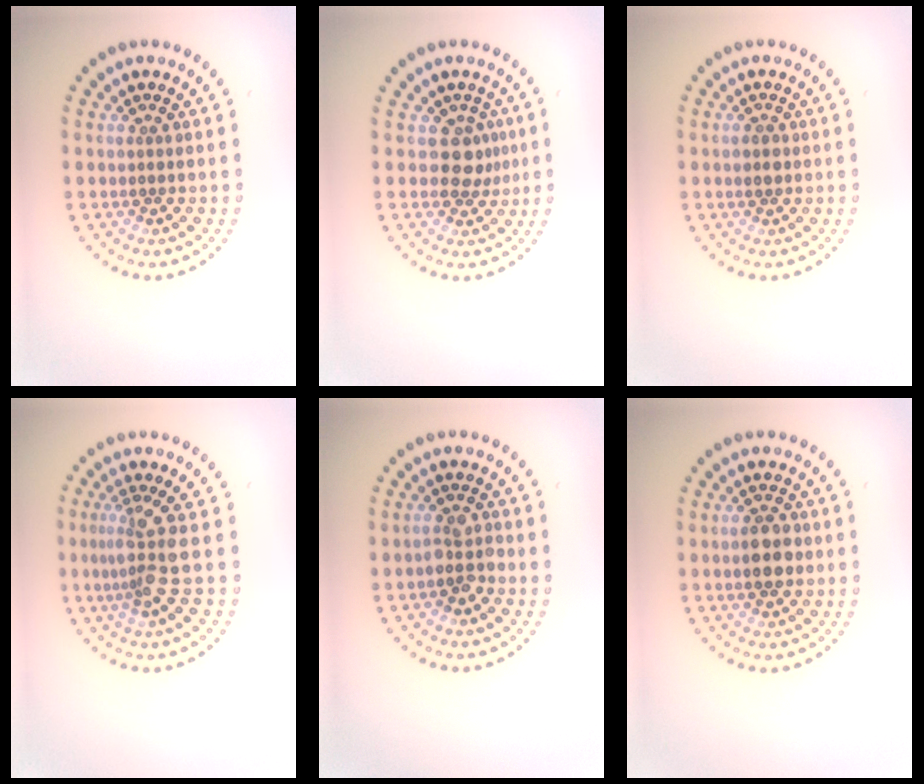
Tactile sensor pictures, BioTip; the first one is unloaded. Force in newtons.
{"total": 2.3, "press": 1.8, "slide": 1.5}
{"total": 1.2, "press": 1.2, "slide": 0.1}
{"total": 3.1, "press": 2.2, "slide": 2.2}
{"total": 2.4, "press": 2.2, "slide": 0.9}
{"total": 3.4, "press": 3.4, "slide": 0.1}